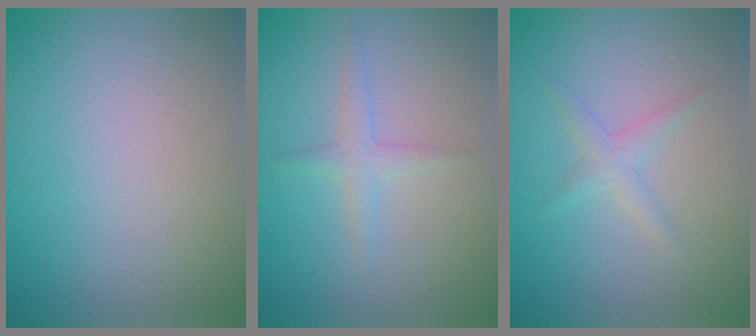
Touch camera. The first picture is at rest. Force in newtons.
{"total": 1.5, "press": 1.5, "slide": 0.0}
{"total": 1.4, "press": 1.4, "slide": 0.1}